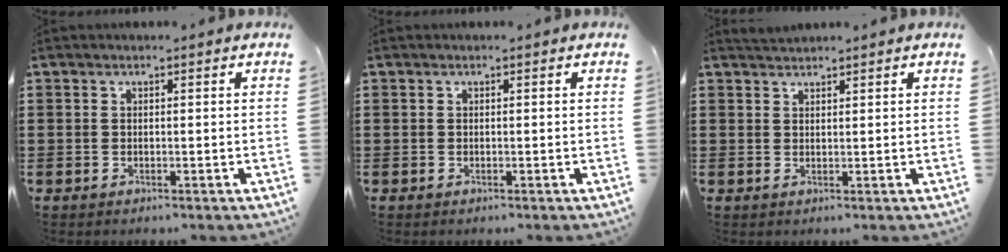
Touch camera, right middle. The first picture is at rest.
{"total": 0.0}
{"total": 1.6, "force": [1.6, 0.2, 0.2], "torque": [-0.009, 0.004, 0.031]}